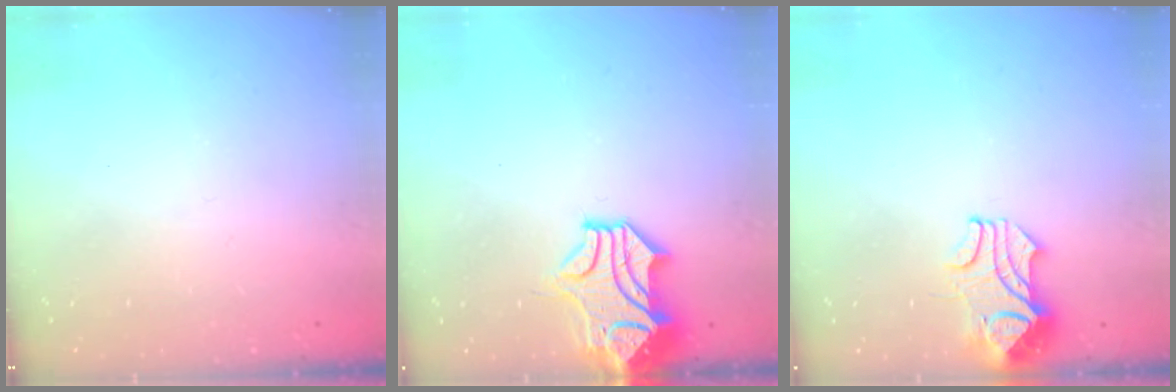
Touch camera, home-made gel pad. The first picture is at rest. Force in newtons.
{"total": 1.5, "press": 1.2, "slide": 1.0}
{"total": 2.1, "press": 2.0, "slide": 0.8}